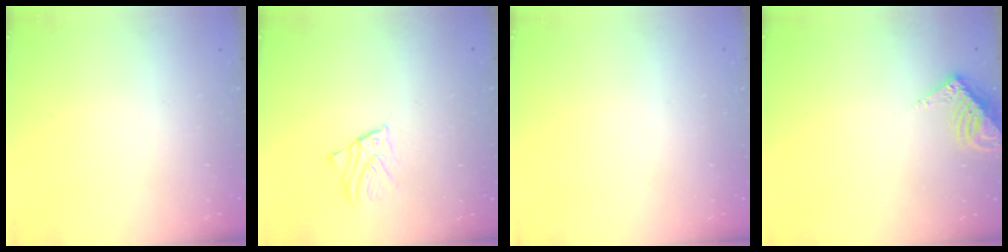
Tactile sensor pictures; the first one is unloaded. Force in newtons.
{"total": 2.5, "press": 2.5, "slide": 0.1}
{"total": 0.0}
{"total": 8.8, "press": 8.8, "slide": 0.3}